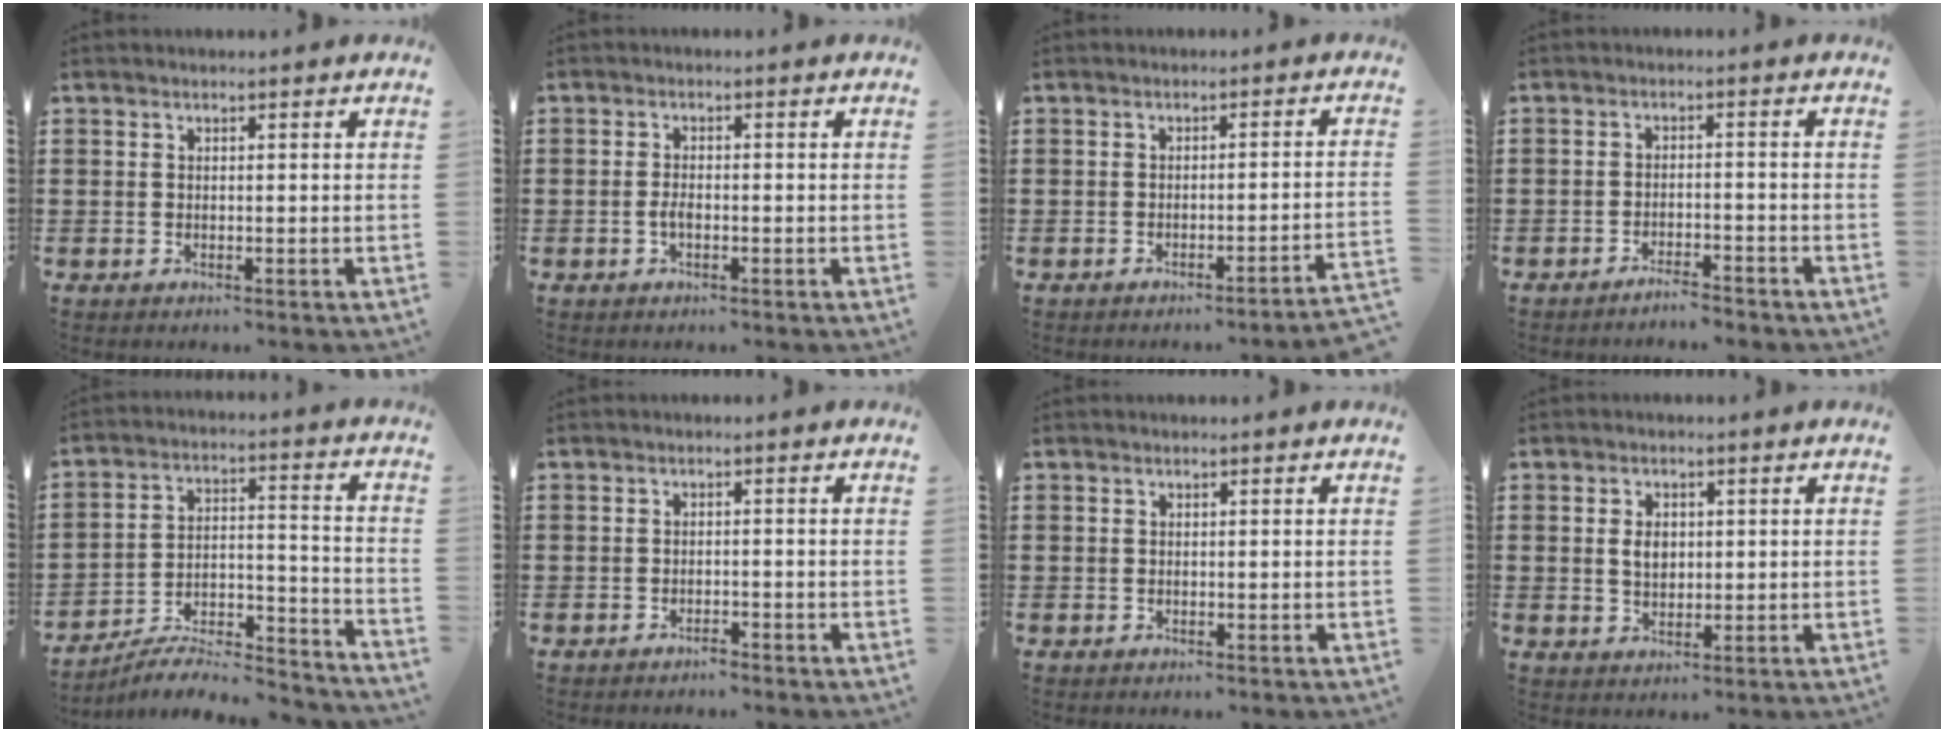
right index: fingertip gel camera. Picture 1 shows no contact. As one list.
[{"total": 1.6, "force": [-0.6, 0.5, 1.3], "torque": [-0.033, -0.004, -0.014]}, {"total": 2.0, "force": [-1.7, -0.5, 1.0], "torque": [-0.017, -0.004, -0.035]}, {"total": 2.5, "force": [-2.4, 0.1, 0.7], "torque": [-0.014, 0.002, -0.049]}, {"total": 6.6, "force": [-5.9, 1.7, 2.4], "torque": [-0.039, 0.005, -0.116]}, {"total": 1.3, "force": [-1.3, 0.2, 0.3], "torque": [-0.011, -0.001, -0.025]}, {"total": 0.0}, {"total": 3.2, "force": [0.4, 2.1, 2.4], "torque": [-0.042, 0.006, 0.004]}]